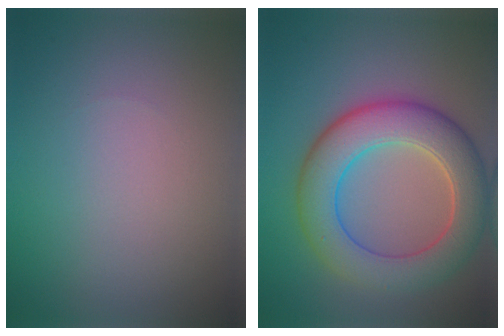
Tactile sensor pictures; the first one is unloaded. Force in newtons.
{"total": 8.1, "press": 8.1, "slide": 0.6}